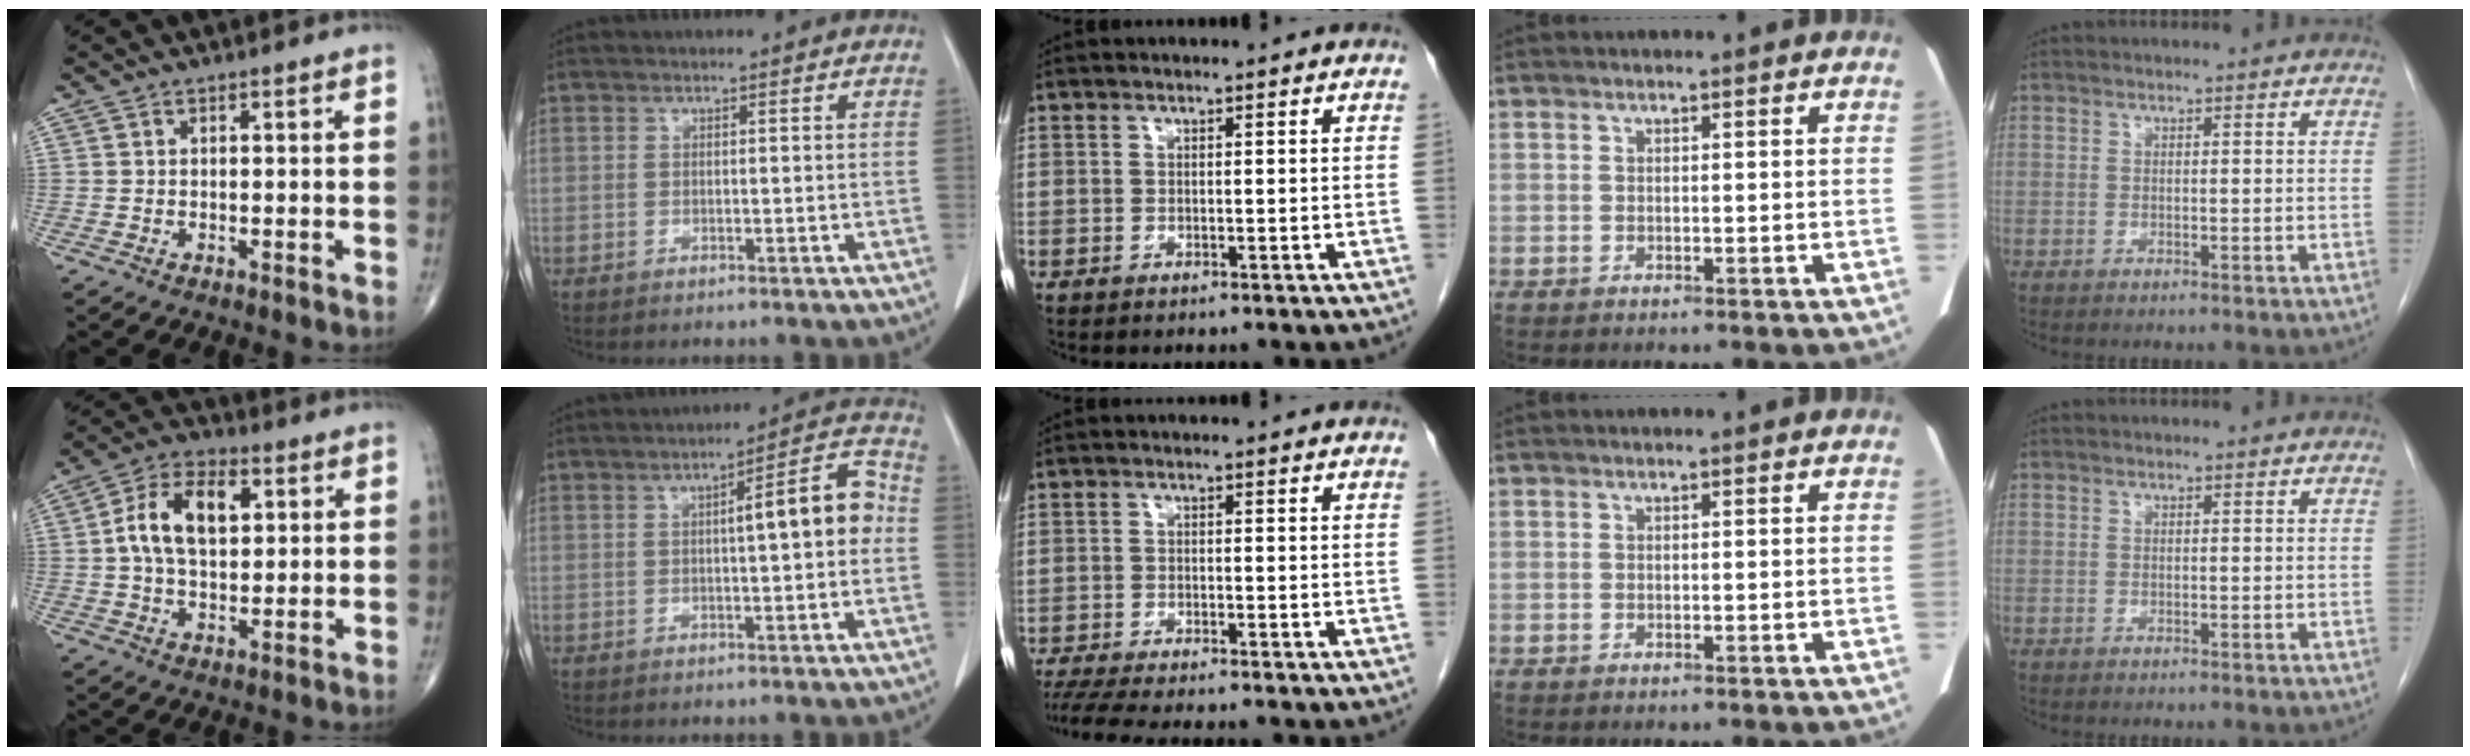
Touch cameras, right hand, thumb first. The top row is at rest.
{"thumb": {"total": 12.2, "force": [2.3, 7.1, 9.6], "torque": [-0.162, 0.013, 0.035]}, "index": {"total": 8.4, "force": [0.3, 1.6, 8.3], "torque": [-0.110, 0.029, 0.000]}, "middle": {"total": 8.7, "force": [-7.6, 0.6, 4.3], "torque": [-0.060, -0.015, -0.117]}}